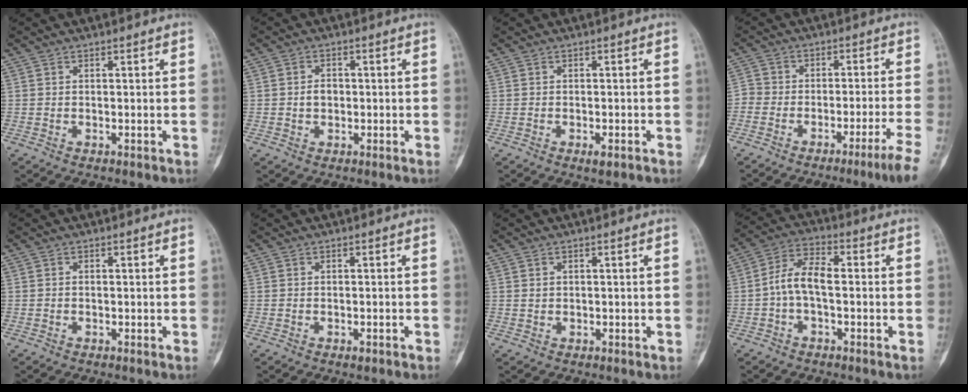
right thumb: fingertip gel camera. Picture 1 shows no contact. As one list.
[{"total": 2.4, "force": [-0.2, 1.8, 1.5], "torque": [-0.022, 0.010, -0.006]}, {"total": 1.8, "force": [-1.0, 0.6, 1.4], "torque": [-0.024, 0.000, -0.015]}, {"total": 7.7, "force": [-5.5, 0.1, 5.4], "torque": [-0.091, 0.036, -0.094]}, {"total": 0.0}, {"total": 0.9, "force": [-0.6, 0.3, 0.6], "torque": [-0.012, 0.002, -0.008]}, {"total": 0.9, "force": [0.2, 0.8, 0.3], "torque": [0.000, 0.002, 0.004]}, {"total": 7.2, "force": [-0.9, 3.5, 6.3], "torque": [-0.123, 0.027, -0.027]}]